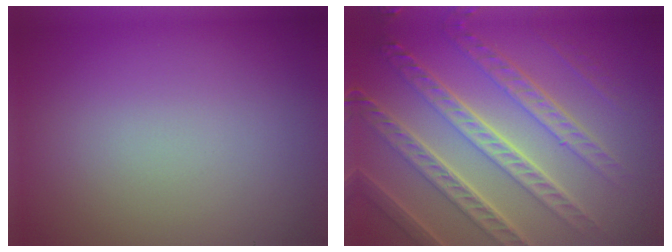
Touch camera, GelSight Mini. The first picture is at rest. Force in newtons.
{"total": 8.2, "press": 5.9, "slide": 5.7}